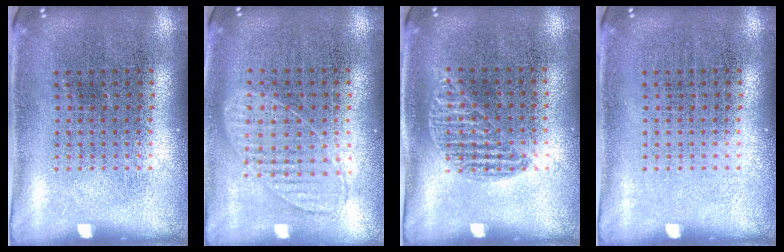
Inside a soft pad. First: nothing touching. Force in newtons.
{"total": 0.9, "press": 0.9, "slide": 0.2}
{"total": 0.9, "press": 0.7, "slide": 0.5}
{"total": 0.0}